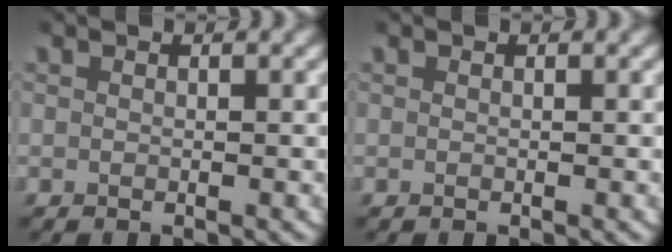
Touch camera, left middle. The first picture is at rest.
{"total": 0.0}